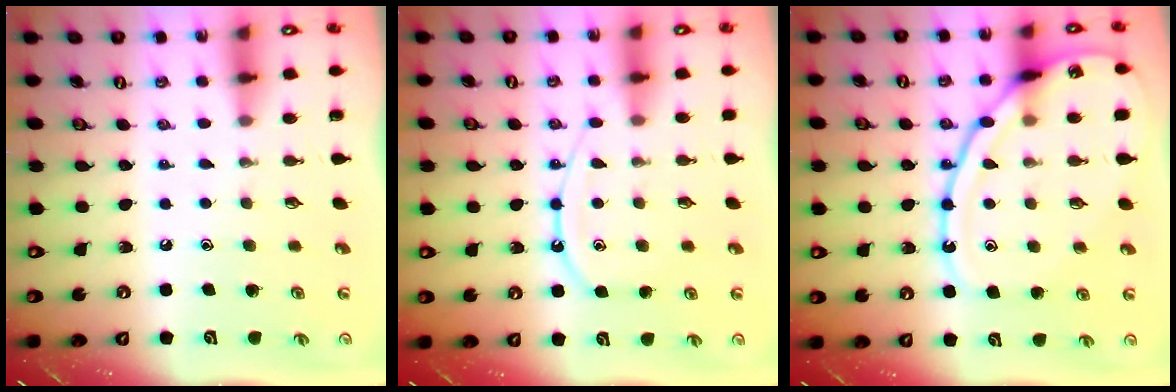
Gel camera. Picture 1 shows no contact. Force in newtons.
{"total": 10.6, "press": 10.5, "slide": 1.1}
{"total": 16.0, "press": 16.0, "slide": 1.4}